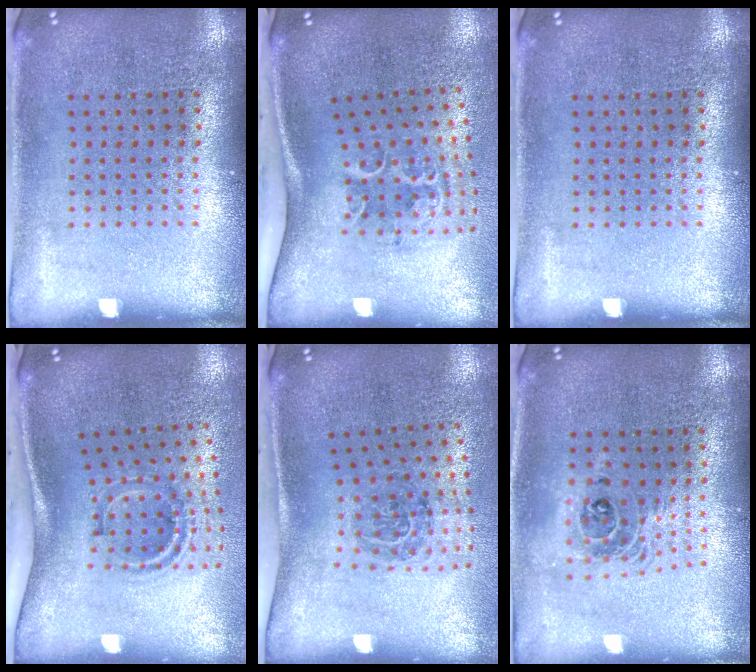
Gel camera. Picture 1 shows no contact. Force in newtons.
{"total": 2.3, "press": 1.3, "slide": 1.9}
{"total": 0.0}
{"total": 1.7, "press": 1.1, "slide": 1.3}
{"total": 1.8, "press": 1.1, "slide": 1.4}
{"total": 1.7, "press": 1.4, "slide": 0.9}